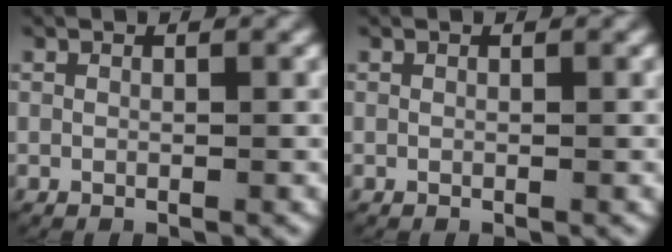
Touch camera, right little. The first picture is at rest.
{"total": 0.0}